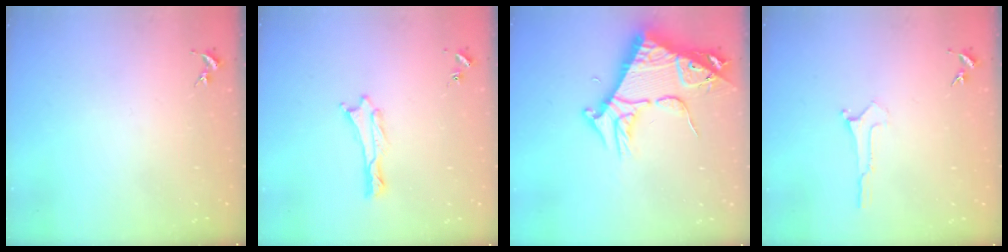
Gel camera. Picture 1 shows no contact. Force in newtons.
{"total": 0.0}
{"total": 9.9, "press": 9.9, "slide": 1.1}
{"total": 0.0}